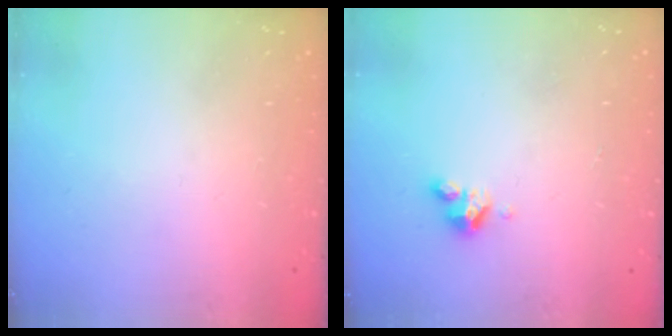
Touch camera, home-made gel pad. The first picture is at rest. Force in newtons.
{"total": 4.4, "press": 4.4, "slide": 0.4}